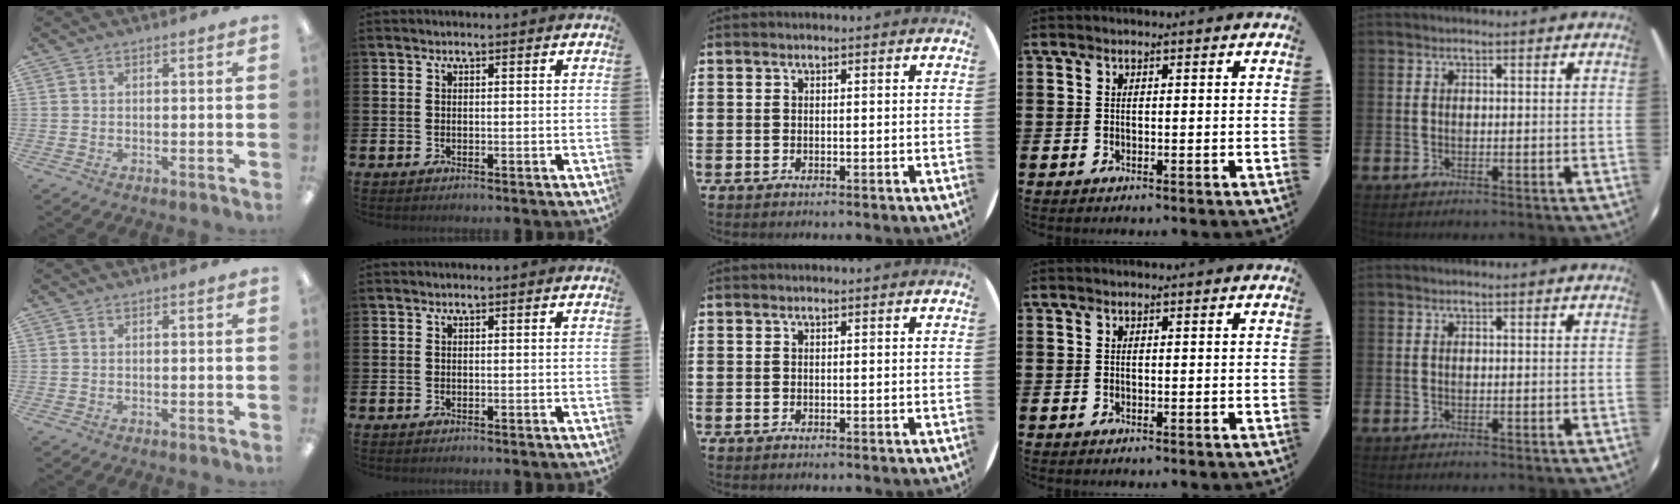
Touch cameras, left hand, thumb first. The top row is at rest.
{}